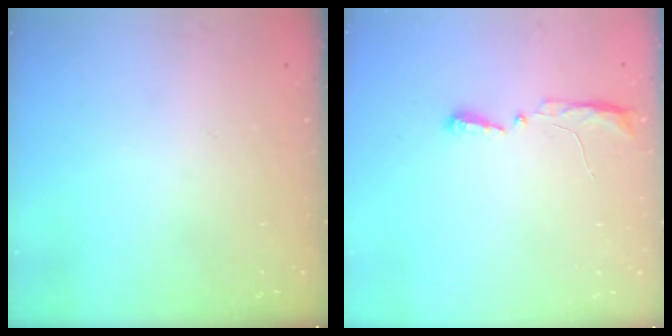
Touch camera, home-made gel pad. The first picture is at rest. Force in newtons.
{"total": 8.2, "press": 5.2, "slide": 6.2}